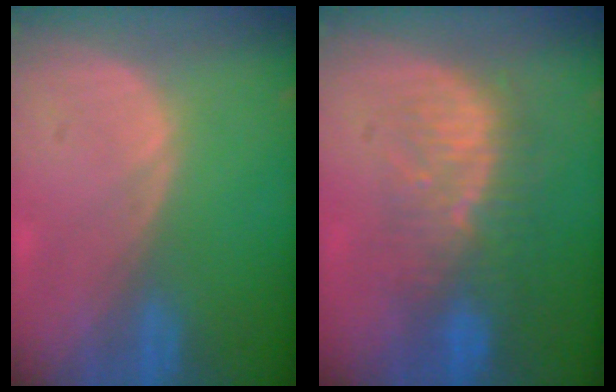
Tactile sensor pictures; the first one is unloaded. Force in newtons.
{"total": 9.0, "press": 8.1, "slide": 3.7}